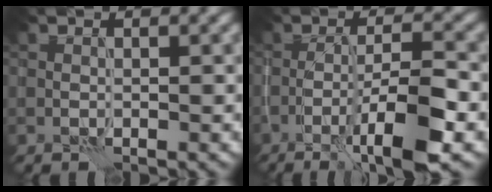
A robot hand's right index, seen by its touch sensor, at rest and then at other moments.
{"total": 6.6, "force": [-2.9, 1.0, 5.8], "torque": [-0.090, 0.007, -0.053]}